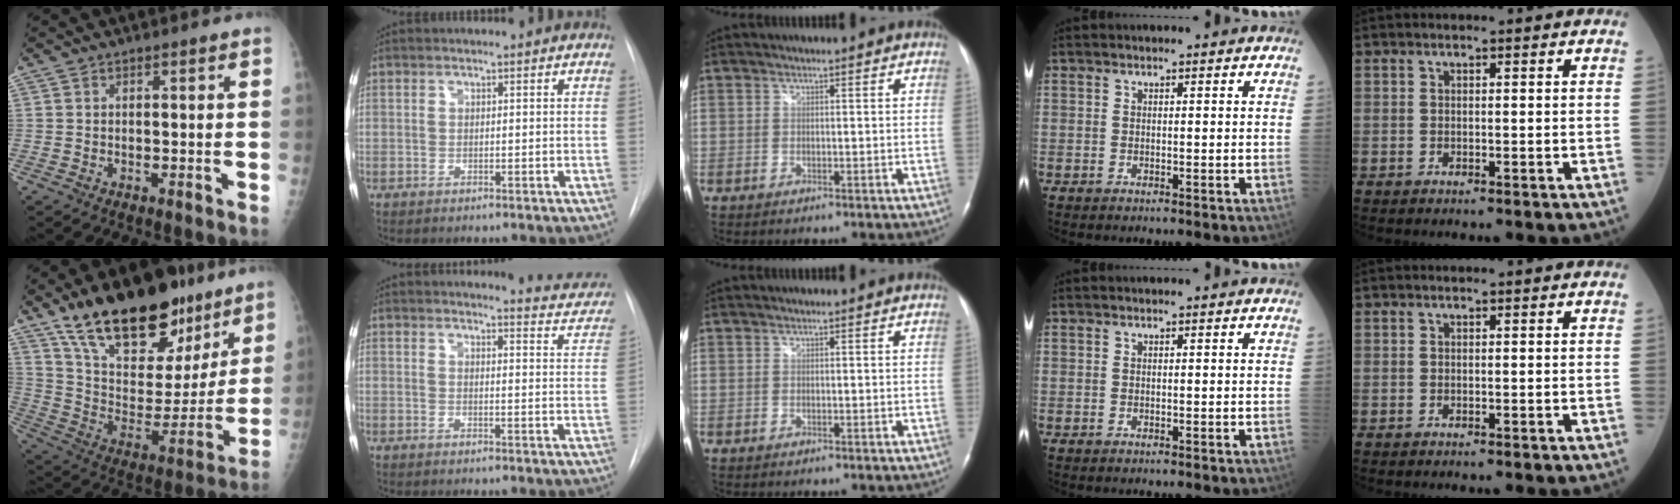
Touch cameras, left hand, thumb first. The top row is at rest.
{"thumb": {"total": 28.5, "force": [18.9, 12.9, 17.0], "torque": [-0.231, -0.060, 0.310]}, "index": {"total": 9.7, "force": [9.5, 1.2, 1.6], "torque": [-0.002, -0.043, 0.086]}}